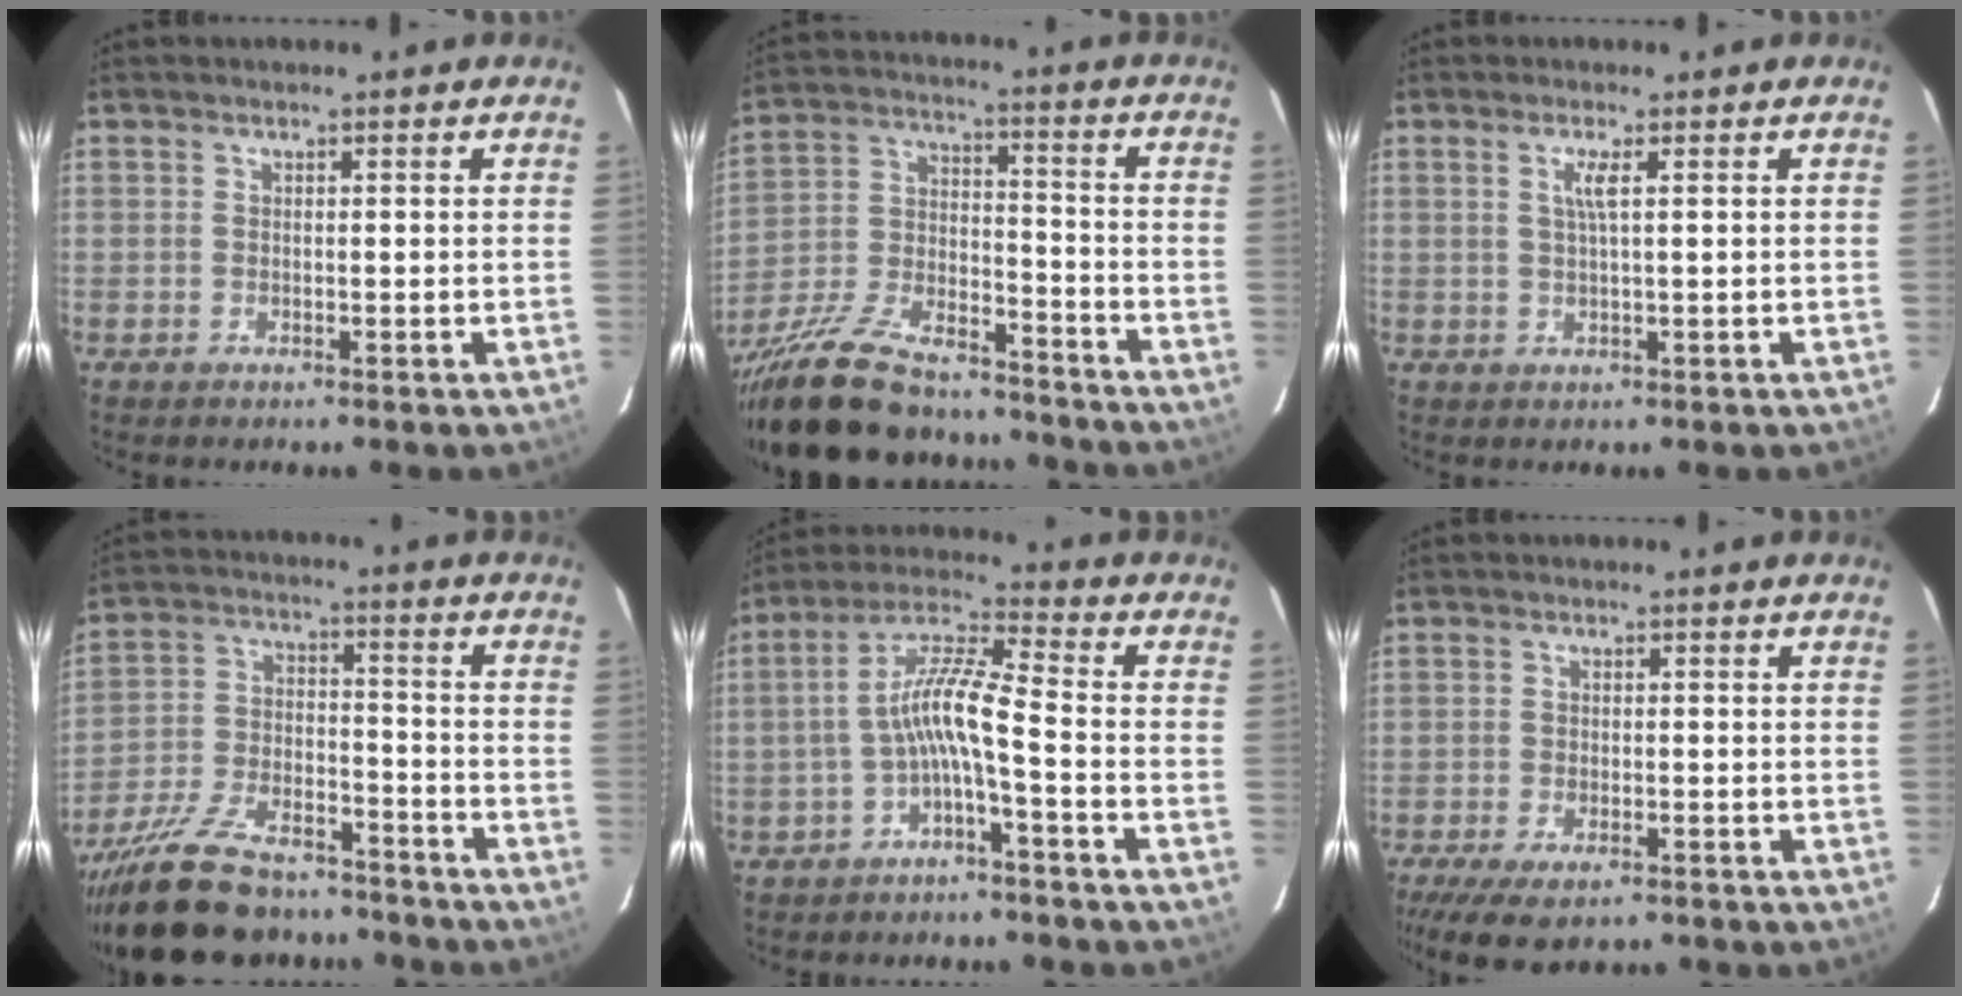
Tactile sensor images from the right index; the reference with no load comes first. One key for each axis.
{"total": 22.9, "fx": -18.4, "fy": 7.8, "fz": 11.2, "tx": -0.227, "ty": -0.016, "tz": -0.296}
{"total": 2.2, "fx": 0.7, "fy": -0.3, "fz": 2.1, "tx": -0.042, "ty": -0.002, "tz": 0.014}
{"total": 20.7, "fx": -16.6, "fy": 7.8, "fz": 9.6, "tx": -0.197, "ty": -0.006, "tz": -0.263}
{"total": 7.9, "fx": -3.0, "fy": 0.4, "fz": 7.3, "tx": -0.169, "ty": 0.020, "tz": -0.056}
{"total": 9.2, "fx": -6.7, "fy": 3.4, "fz": 5.3, "tx": -0.126, "ty": -0.031, "tz": -0.111}